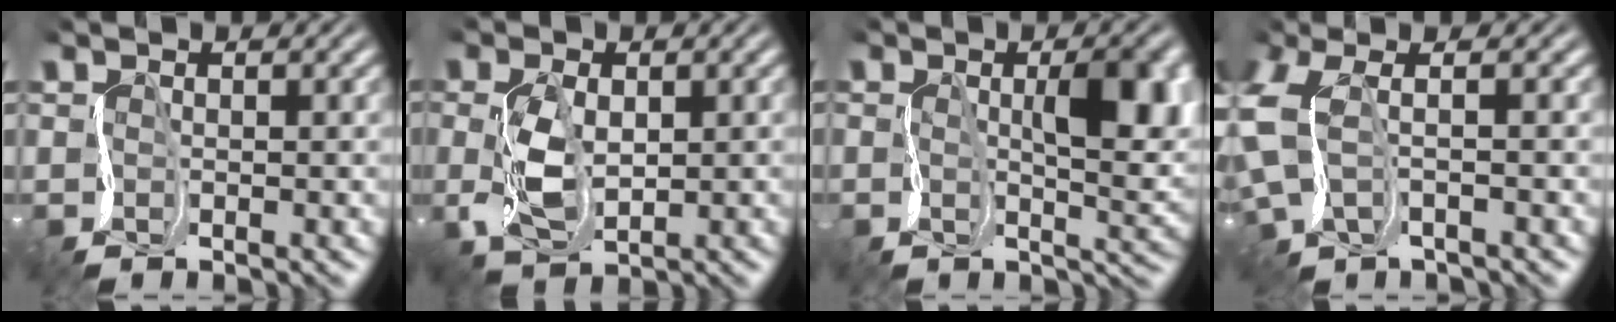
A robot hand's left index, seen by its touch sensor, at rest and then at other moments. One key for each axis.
{"total": 2.6, "fx": 0.7, "fy": 1.6, "fz": 1.9, "tx": -0.071, "ty": 0.005, "tz": 0.013}
{"total": 6.3, "fx": 1.2, "fy": 2.1, "fz": 5.8, "tx": -0.097, "ty": 0.010, "tz": 0.019}
{"total": 3.5, "fx": 1.4, "fy": 1.4, "fz": 2.9, "tx": -0.096, "ty": 0.007, "tz": 0.017}